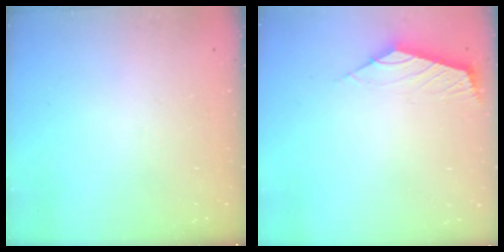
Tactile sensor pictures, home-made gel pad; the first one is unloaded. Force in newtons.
{"total": 2.4, "press": 2.3, "slide": 0.6}